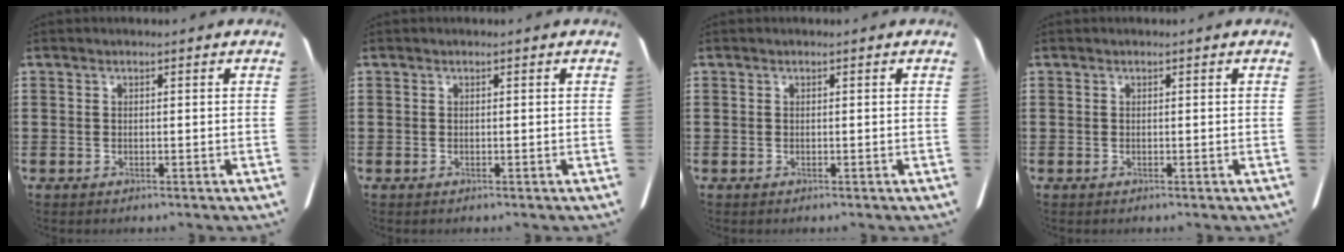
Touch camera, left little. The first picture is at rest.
{"total": 0.0}
{"total": 0.0}
{"total": 0.0}